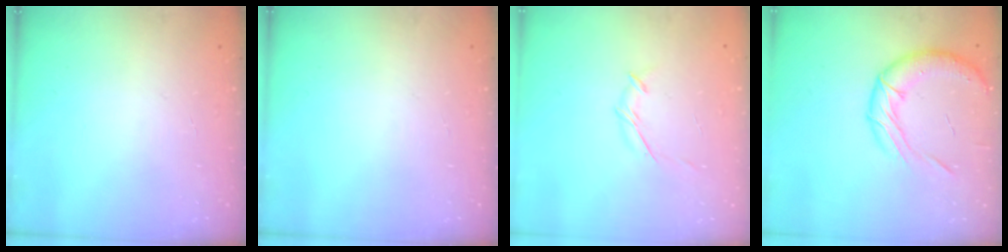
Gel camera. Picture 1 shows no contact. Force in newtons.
{"total": 0.0}
{"total": 4.7, "press": 4.5, "slide": 1.1}
{"total": 16.1, "press": 15.9, "slide": 2.5}